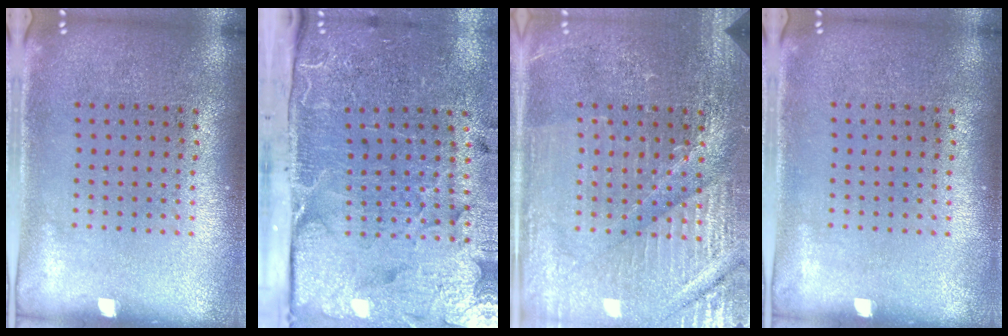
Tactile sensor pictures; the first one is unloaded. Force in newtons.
{"total": 5.2, "press": 4.0, "slide": 3.3}
{"total": 4.3, "press": 4.1, "slide": 1.1}
{"total": 0.0}